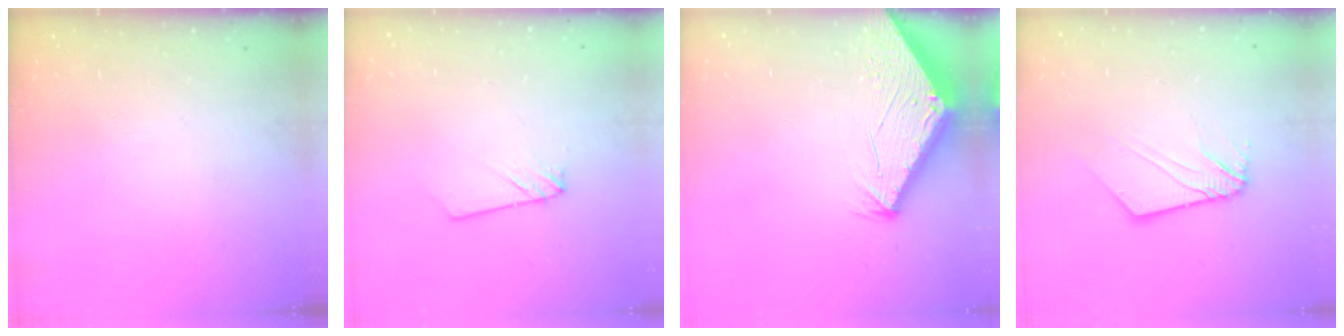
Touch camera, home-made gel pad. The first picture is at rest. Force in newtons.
{"total": 1.6, "press": 1.6, "slide": 0.0}
{"total": 2.9, "press": 2.9, "slide": 0.1}
{"total": 9.9, "press": 9.8, "slide": 1.1}